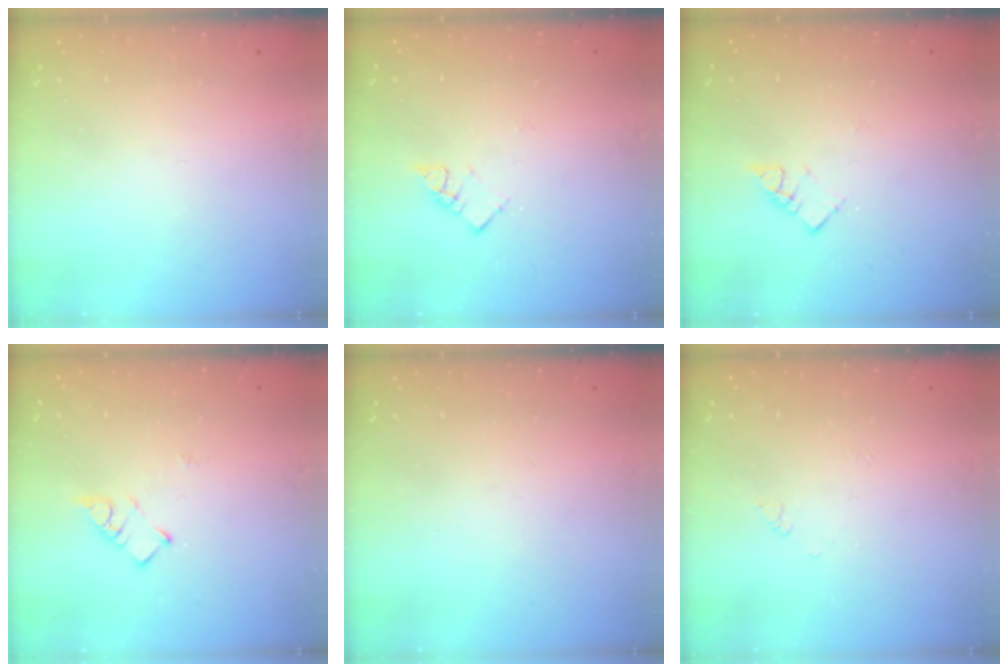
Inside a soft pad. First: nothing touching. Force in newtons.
{"total": 4.2, "press": 4.2, "slide": 0.4}
{"total": 4.2, "press": 4.2, "slide": 0.4}
{"total": 4.3, "press": 4.3, "slide": 0.1}
{"total": 0.0}
{"total": 3.0, "press": 3.0, "slide": 0.4}